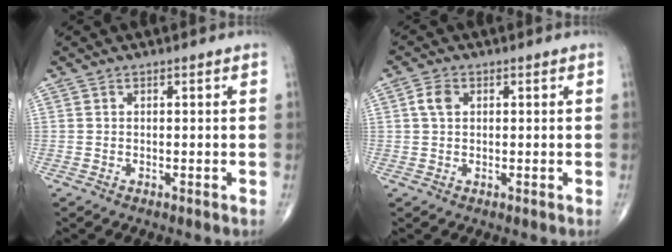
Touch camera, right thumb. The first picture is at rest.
{"total": 3.0, "force": [0.7, 2.1, 2.0], "torque": [-0.039, 0.005, 0.012]}